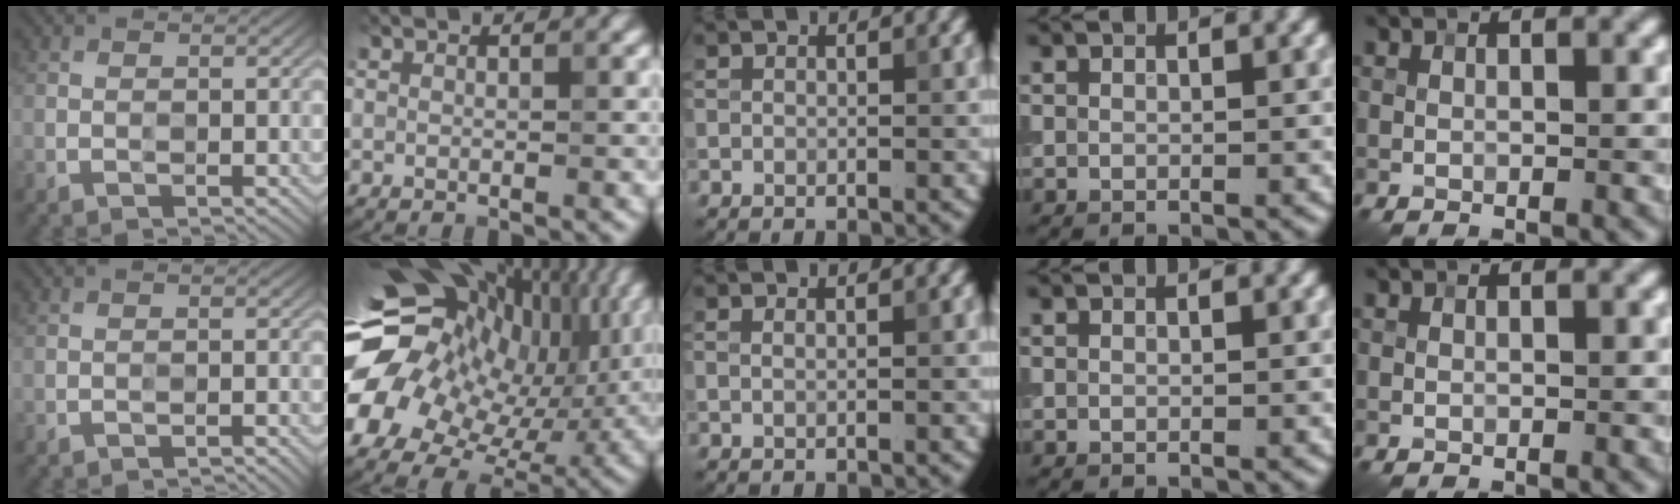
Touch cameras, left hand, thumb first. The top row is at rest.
{"thumb": {"total": 1.5, "force": [-1.4, -0.4, -0.4], "torque": [0.010, 0.002, -0.028]}, "index": {"total": 18.3, "force": [2.7, 12.5, 13.2], "torque": [-0.263, 0.005, 0.066]}, "middle": {"total": 0.8, "force": [0.4, 0.4, 0.5], "torque": [-0.007, -0.004, -0.003]}}